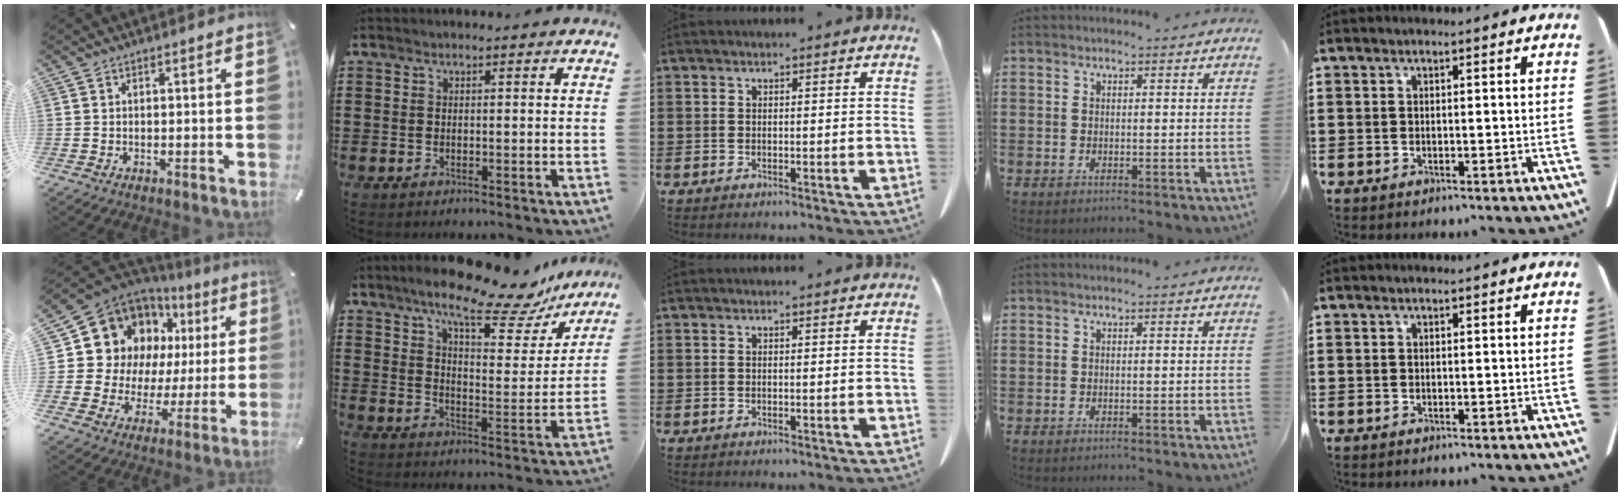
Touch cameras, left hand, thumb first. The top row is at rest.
{"thumb": {"total": 16.4, "force": [7.6, 13.3, 5.9], "torque": [-0.102, -0.068, 0.157]}, "index": {"total": 14.1, "force": [11.2, 2.4, 8.2], "torque": [-0.154, -0.058, 0.186]}}